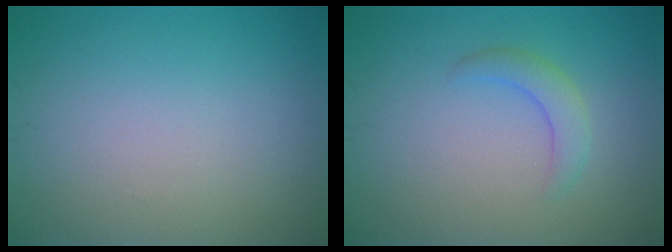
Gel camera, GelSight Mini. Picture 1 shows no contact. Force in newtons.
{"total": 2.1, "press": 2.1, "slide": 0.2}